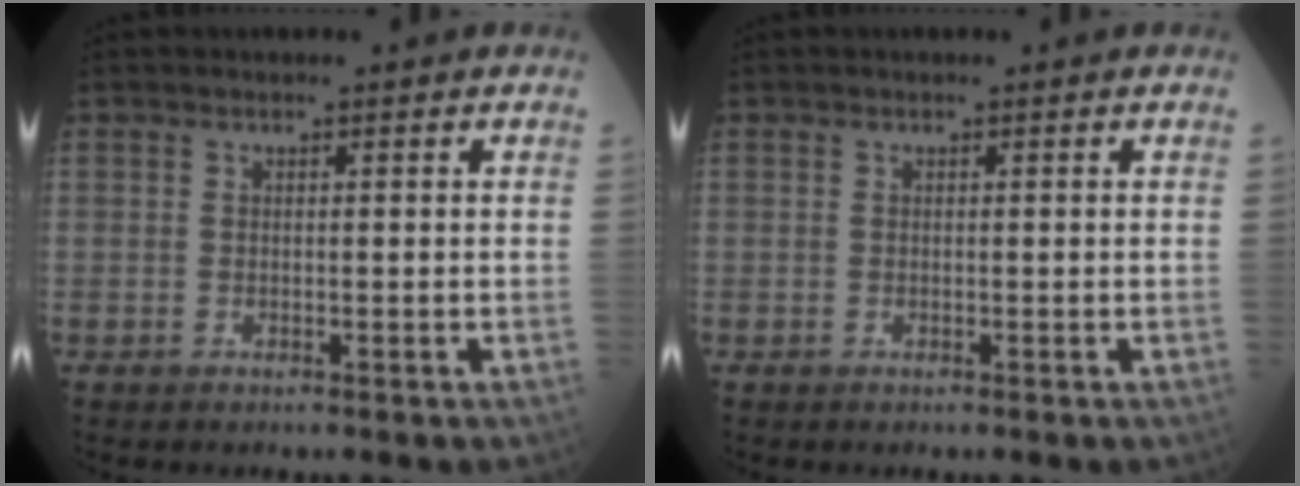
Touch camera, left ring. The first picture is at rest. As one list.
[{"total": 0.0}]